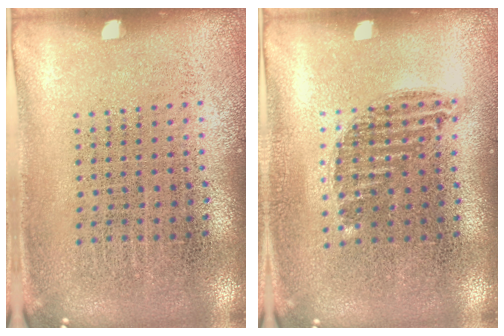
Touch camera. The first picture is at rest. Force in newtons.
{"total": 0.9, "press": 0.8, "slide": 0.4}